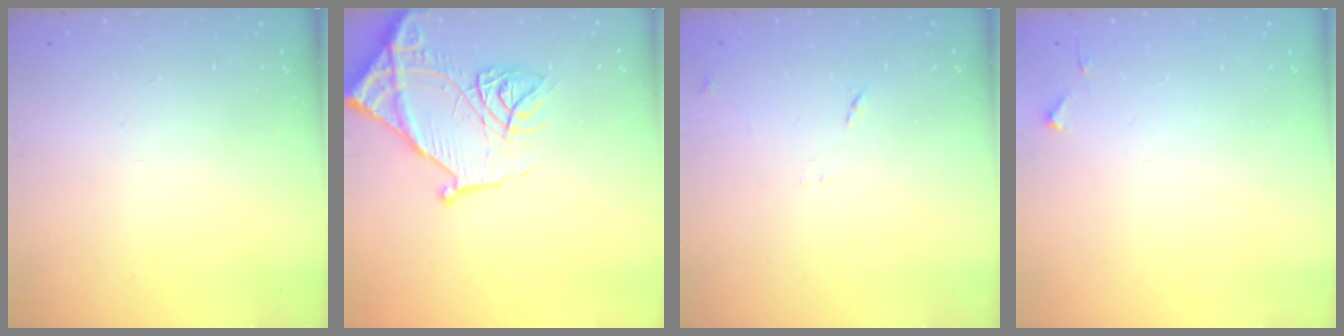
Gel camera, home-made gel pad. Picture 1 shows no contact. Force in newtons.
{"total": 17.7, "press": 17.6, "slide": 1.7}
{"total": 8.5, "press": 8.5, "slide": 0.7}
{"total": 3.7, "press": 3.7, "slide": 0.6}